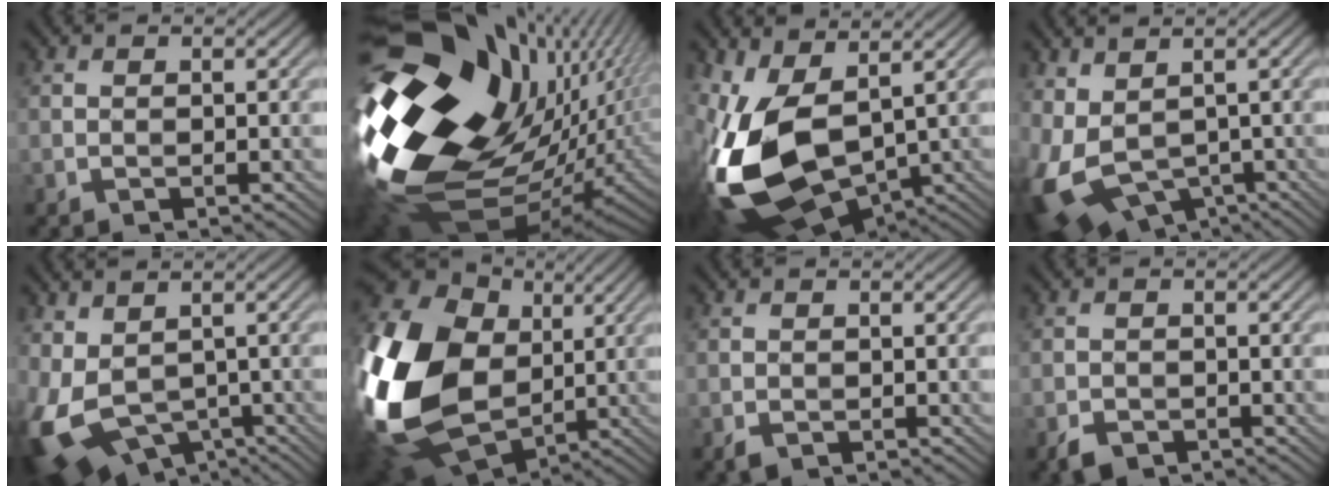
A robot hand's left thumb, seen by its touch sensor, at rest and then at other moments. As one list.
[{"total": 20.8, "force": [1.1, 13.5, 15.8], "torque": [-0.334, -0.041, 0.041]}, {"total": 16.3, "force": [-0.9, 9.3, 13.4], "torque": [-0.327, -0.043, 0.005]}, {"total": 11.6, "force": [-0.8, 7.4, 8.9], "torque": [-0.239, -0.050, 0.017]}, {"total": 12.1, "force": [-1.9, 8.1, 8.7], "torque": [-0.235, -0.052, -0.004]}, {"total": 21.6, "force": [-0.2, 16.4, 14.0], "torque": [-0.370, -0.012, 0.011]}, {"total": 1.0, "force": [-0.6, 0.6, 0.5], "torque": [-0.010, -0.003, -0.011]}, {"total": 2.0, "force": [-1.4, 1.1, 0.8], "torque": [-0.017, -0.004, -0.032]}]